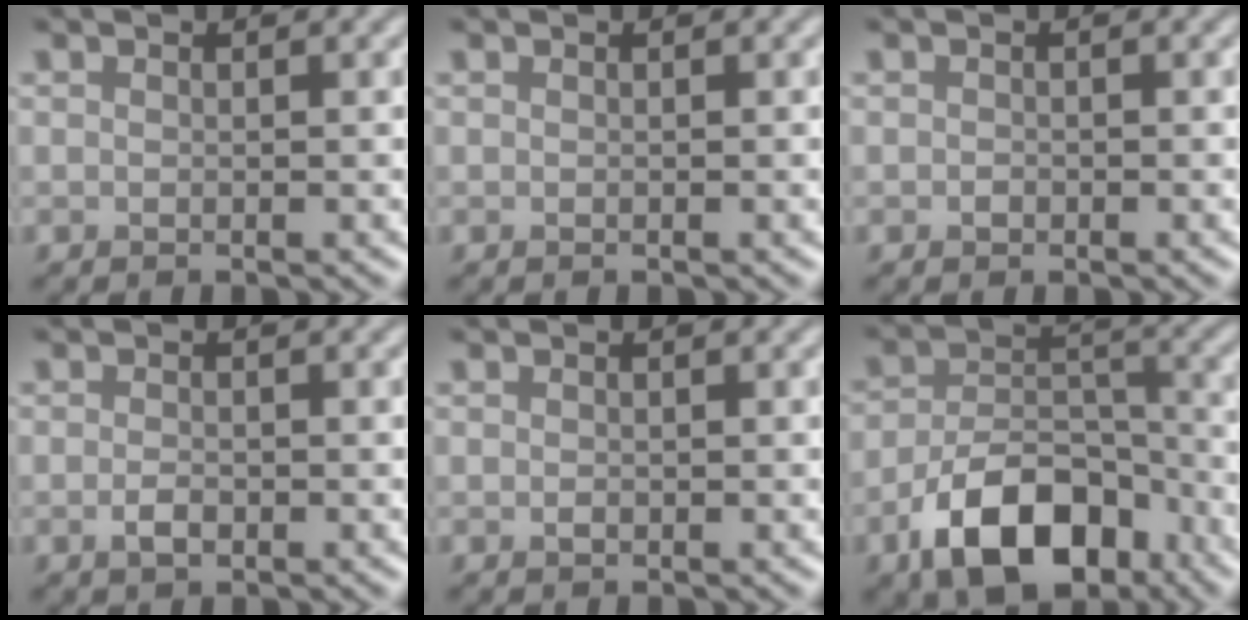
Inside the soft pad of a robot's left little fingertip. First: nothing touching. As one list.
[{"total": 0.0}, {"total": 0.6, "force": [-0.3, 0.5, 0.2], "torque": [-0.004, -0.002, -0.009]}, {"total": 1.5, "force": [-0.6, 0.8, 1.1], "torque": [-0.021, 0.000, -0.015]}, {"total": 0.6, "force": [-0.1, 0.4, 0.3], "torque": [-0.007, -0.001, -0.004]}, {"total": 8.9, "force": [-5.0, 5.0, 5.4], "torque": [-0.092, -0.006, -0.081]}]